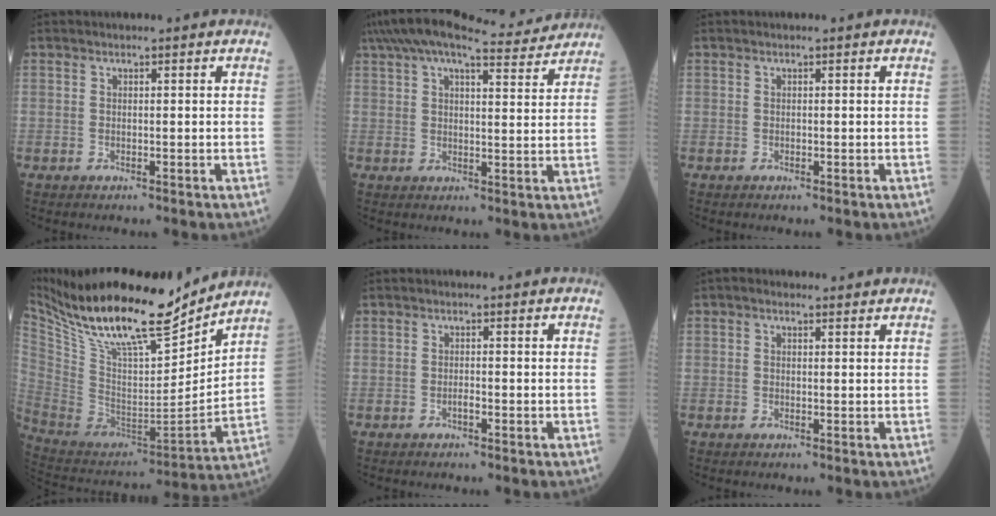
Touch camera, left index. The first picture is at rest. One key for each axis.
{"total": 14.9, "fx": 13.5, "fy": 1.7, "fz": 5.9, "tx": -0.106, "ty": 0.033, "tz": 0.193}
{"total": 0.0}
{"total": 24.9, "fx": 20.2, "fy": 4.4, "fz": 13.9, "tx": -0.256, "ty": -0.010, "tz": 0.348}
{"total": 0.7, "fx": -0.4, "fy": 0.1, "fz": 0.5, "tx": -0.009, "ty": 0.001, "tz": -0.008}
{"total": 1.7, "fx": 1.3, "fy": 0.7, "fz": 0.9, "tx": -0.021, "ty": 0.015, "tz": 0.018}